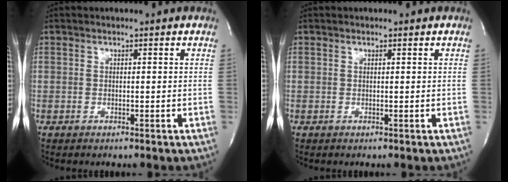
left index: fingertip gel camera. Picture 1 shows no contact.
{"total": 0.0}